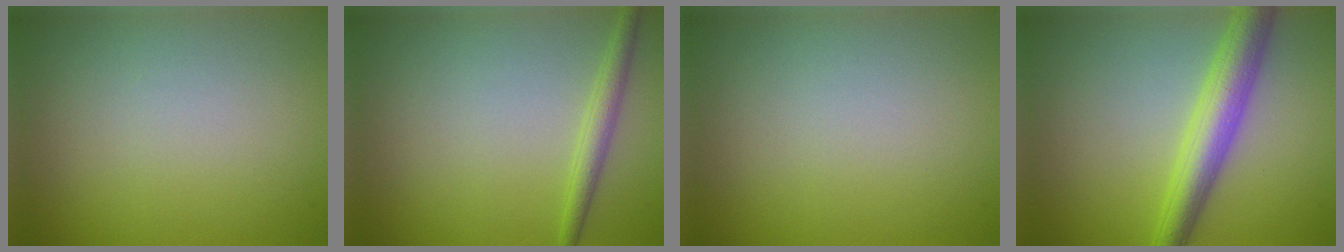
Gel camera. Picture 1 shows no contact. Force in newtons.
{"total": 1.9, "press": 1.9, "slide": 0.2}
{"total": 0.0}
{"total": 5.0, "press": 5.0, "slide": 0.1}